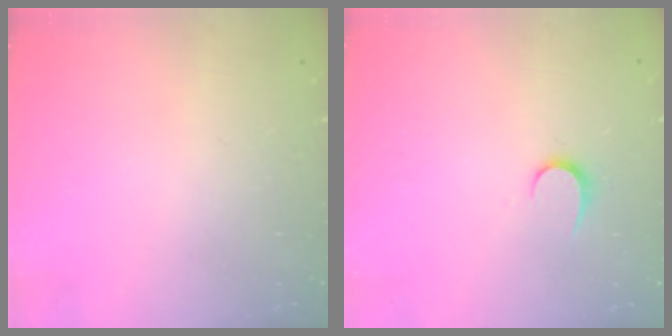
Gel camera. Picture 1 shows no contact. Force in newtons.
{"total": 5.6, "press": 5.5, "slide": 0.6}